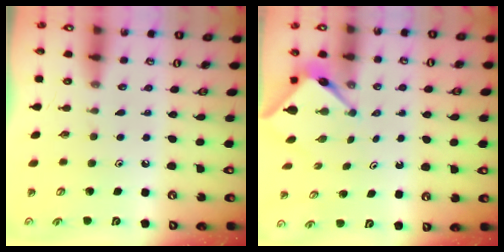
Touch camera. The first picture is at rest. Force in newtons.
{"total": 3.9, "press": 3.9, "slide": 0.3}